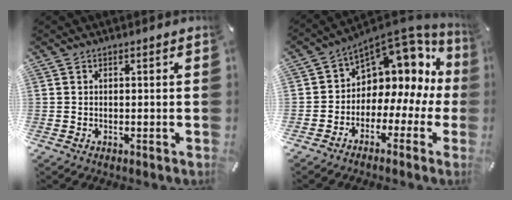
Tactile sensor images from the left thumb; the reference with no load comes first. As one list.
[{"total": 8.5, "force": [4.9, 6.4, 3.0], "torque": [-0.042, -0.067, 0.083]}]